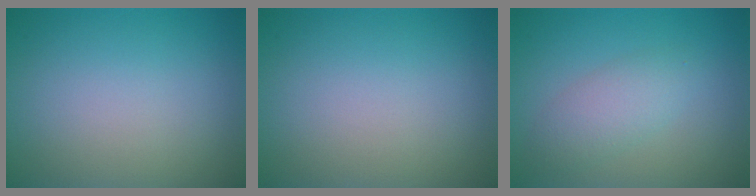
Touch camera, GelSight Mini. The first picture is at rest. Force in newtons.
{"total": 0.0}
{"total": 2.8, "press": 2.8, "slide": 0.1}